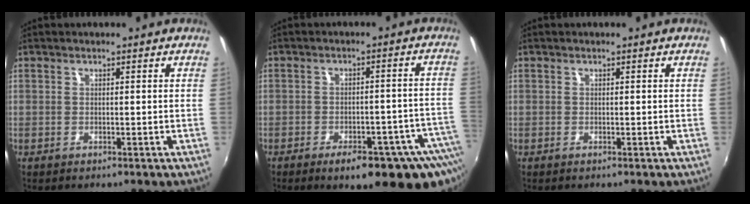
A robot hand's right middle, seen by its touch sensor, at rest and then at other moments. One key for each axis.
{"total": 17.4, "fx": -12.0, "fy": 5.8, "fz": 11.1, "tx": -0.136, "ty": -0.027, "tz": -0.141}
{"total": 0.0}